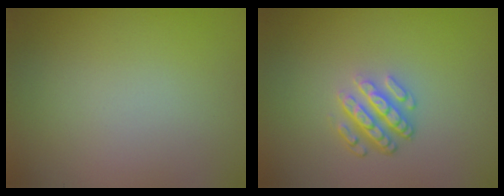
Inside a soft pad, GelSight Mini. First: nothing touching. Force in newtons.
{"total": 3.6, "press": 2.6, "slide": 2.5}